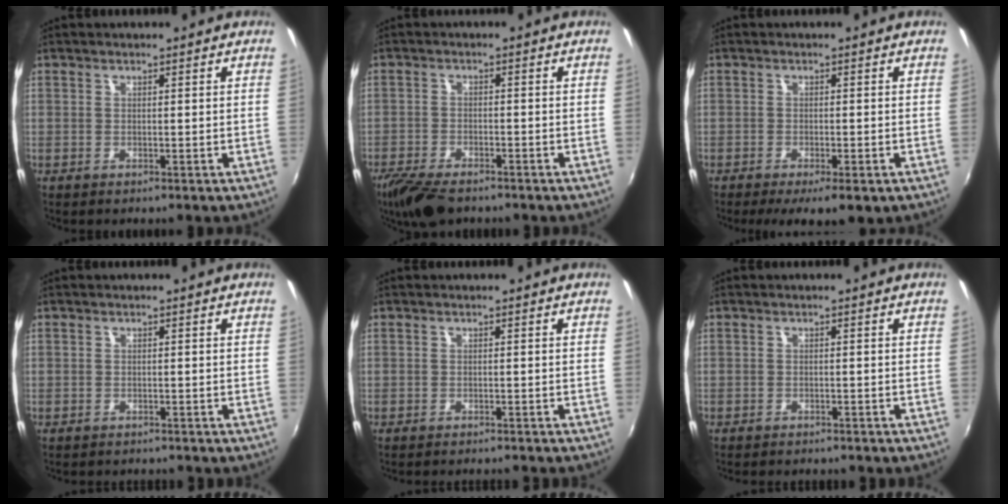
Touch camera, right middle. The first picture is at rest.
{"total": 8.7, "force": [-6.8, 2.9, 4.4], "torque": [-0.115, -0.024, -0.125]}
{"total": 6.8, "force": [-4.5, 1.6, 4.9], "torque": [-0.099, -0.027, -0.066]}
{"total": 3.0, "force": [-2.7, 1.0, 0.6], "torque": [-0.020, 0.000, -0.040]}
{"total": 6.5, "force": [-5.9, 0.7, 2.5], "torque": [-0.056, -0.012, -0.080]}
{"total": 6.7, "force": [-6.0, 1.3, 2.6], "torque": [-0.061, -0.014, -0.081]}